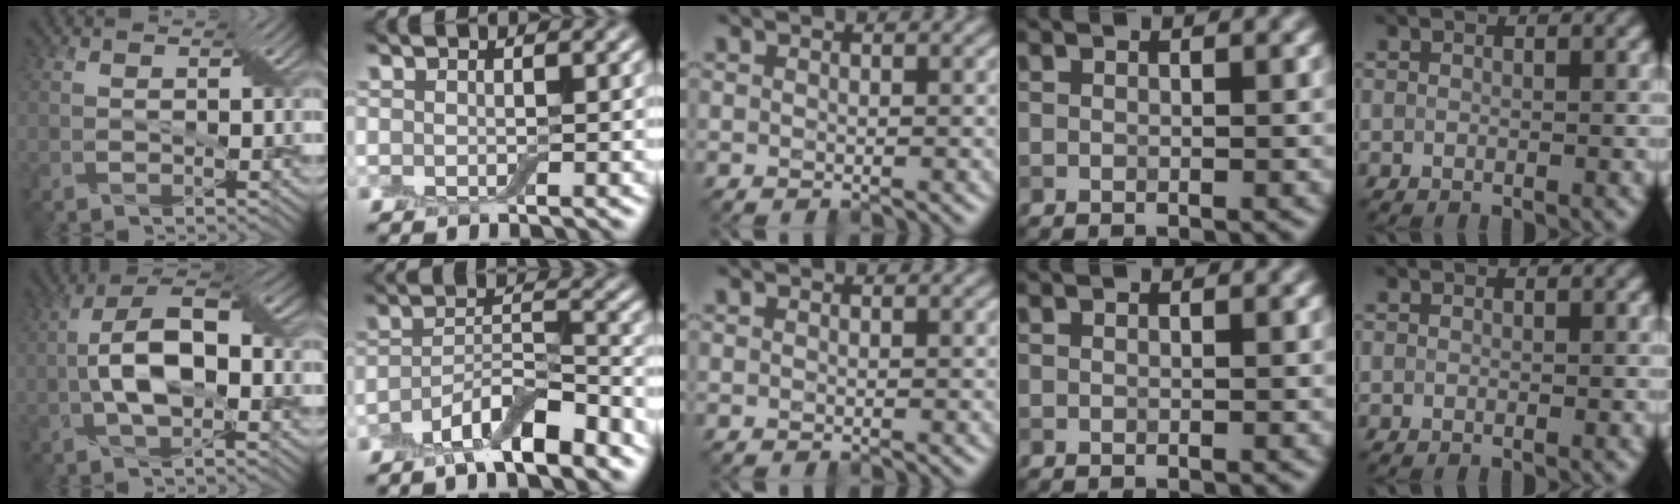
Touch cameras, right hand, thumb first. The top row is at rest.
{"thumb": {"total": 8.4, "force": [-0.7, 4.0, 7.3], "torque": [-0.140, 0.012, -0.015]}, "index": {"total": 6.0, "force": [-3.9, 1.7, 4.2], "torque": [-0.072, -0.001, -0.072]}}